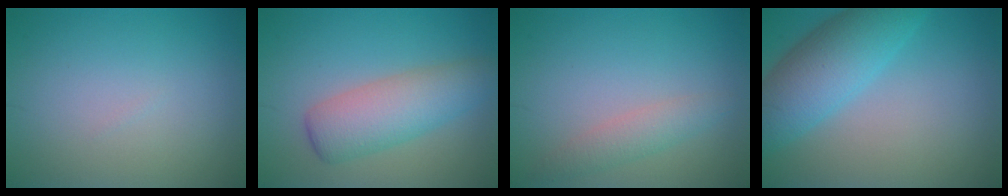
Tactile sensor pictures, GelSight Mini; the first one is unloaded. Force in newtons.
{"total": 5.2, "press": 5.2, "slide": 0.1}
{"total": 2.0, "press": 2.0, "slide": 0.1}
{"total": 6.7, "press": 6.6, "slide": 0.2}